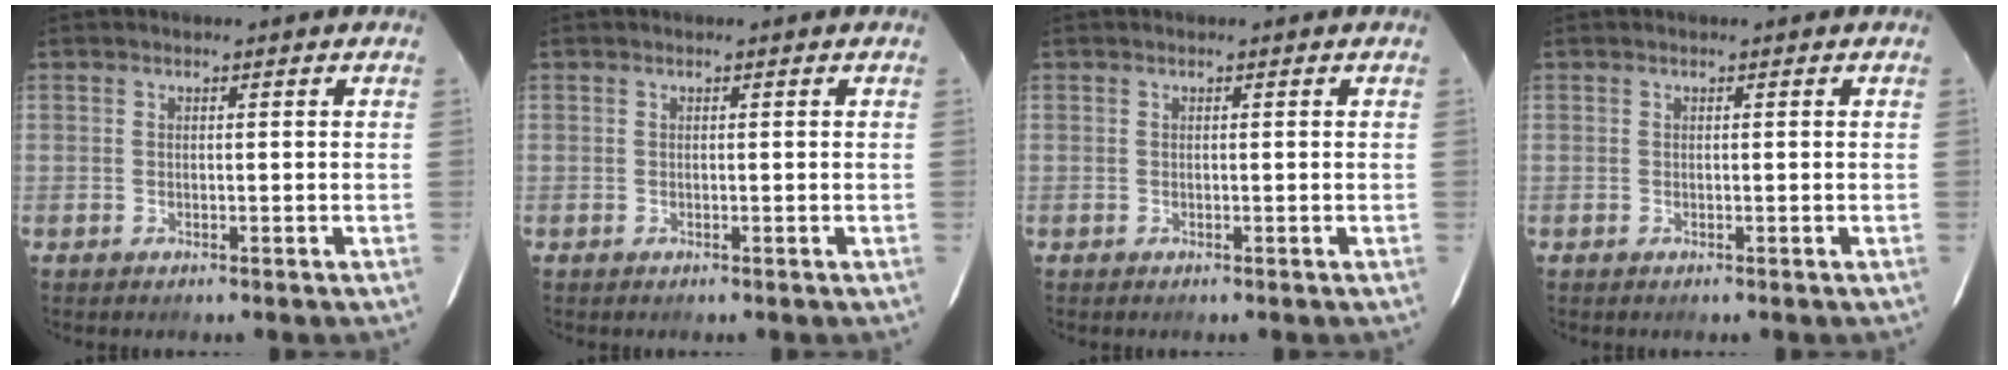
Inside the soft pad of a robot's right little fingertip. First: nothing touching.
{"total": 0.0}
{"total": 0.0}
{"total": 0.0}